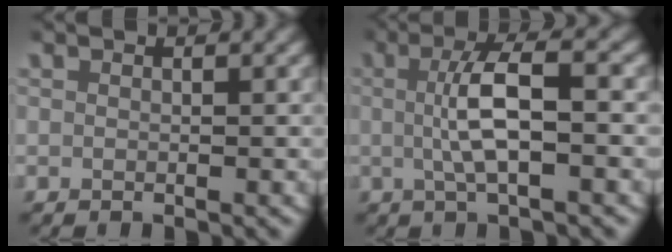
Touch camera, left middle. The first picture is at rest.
{"total": 4.1, "force": [0.0, 0.8, 4.0], "torque": [-0.077, 0.011, -0.002]}